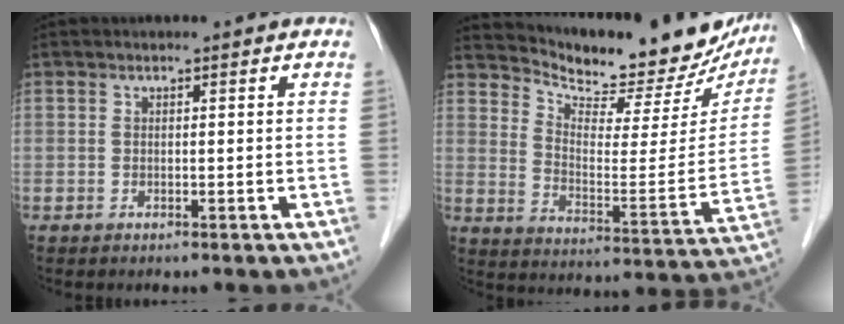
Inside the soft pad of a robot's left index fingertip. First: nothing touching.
{"total": 20.7, "force": [19.0, 5.7, 5.9], "torque": [-0.082, -0.042, 0.247]}